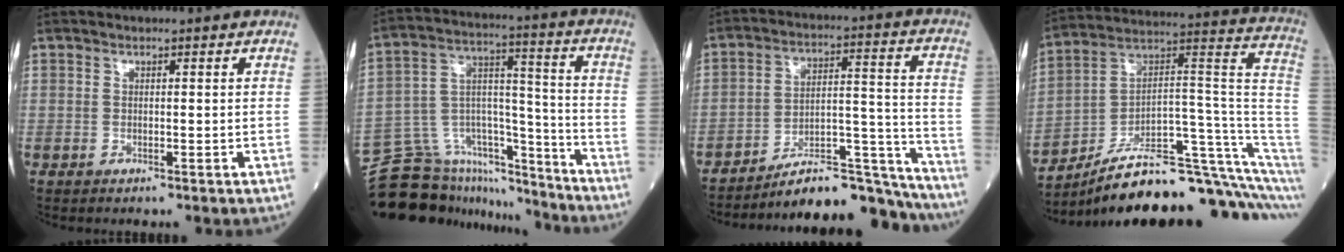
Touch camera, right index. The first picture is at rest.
{"total": 16.9, "force": [-15.4, 6.3, 2.9], "torque": [-0.061, 0.078, -0.246]}
{"total": 17.1, "force": [-16.5, 1.4, 4.2], "torque": [-0.052, 0.051, -0.253]}
{"total": 21.5, "force": [-15.2, 2.5, 15.0], "torque": [-0.141, 0.066, -0.234]}